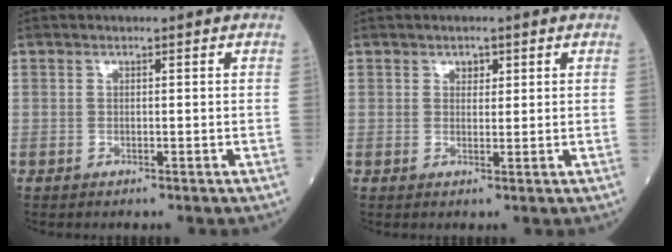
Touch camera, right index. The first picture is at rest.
{"total": 1.5, "force": [0.8, 1.0, 0.8], "torque": [-0.006, -0.001, 0.012]}